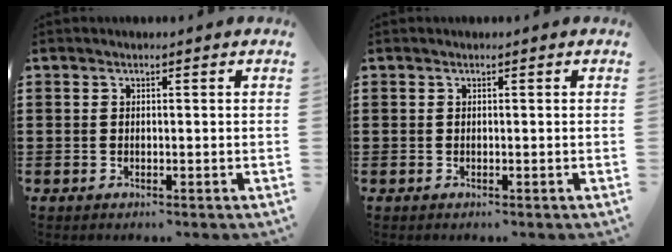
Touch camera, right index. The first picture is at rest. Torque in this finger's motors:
{"motor_torque": [-0.43, 1.71, 0.00, 0.00]}